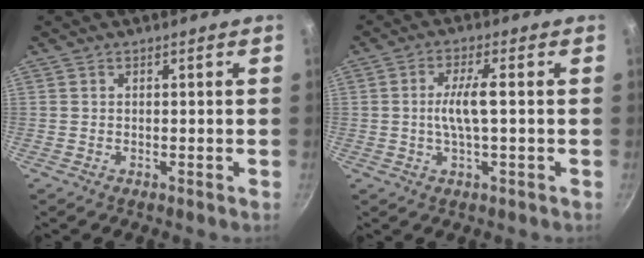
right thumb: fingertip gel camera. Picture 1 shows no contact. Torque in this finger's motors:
{"motor_torque": [-0.30, 0.51, 0.92, -0.11, 0.02]}